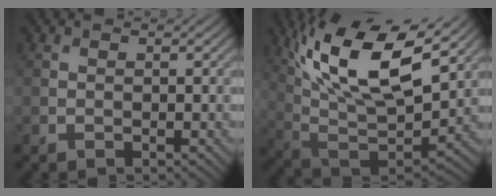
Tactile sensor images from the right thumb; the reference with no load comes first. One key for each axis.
{"total": 17.2, "fx": 8.4, "fy": 6.5, "fz": 13.5, "tx": -0.284, "ty": 0.007, "tz": 0.156}